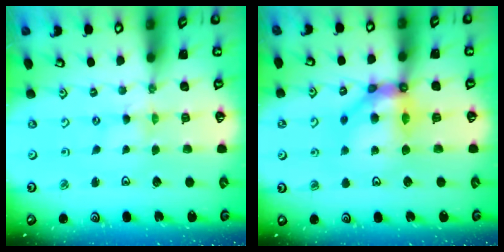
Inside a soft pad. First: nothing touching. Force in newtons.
{"total": 10.9, "press": 10.7, "slide": 1.9}